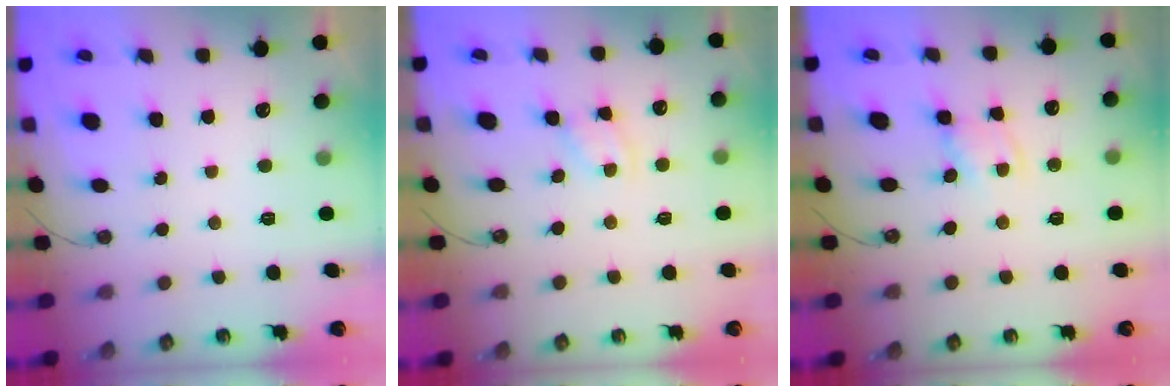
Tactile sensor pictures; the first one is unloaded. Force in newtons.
{"total": 1.9, "press": 1.9, "slide": 0.3}
{"total": 1.9, "press": 1.9, "slide": 0.3}